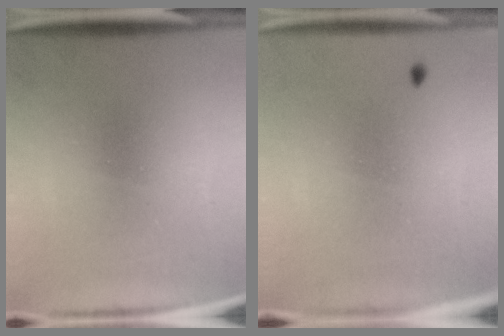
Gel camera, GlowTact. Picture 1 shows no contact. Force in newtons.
{"total": 0.9}